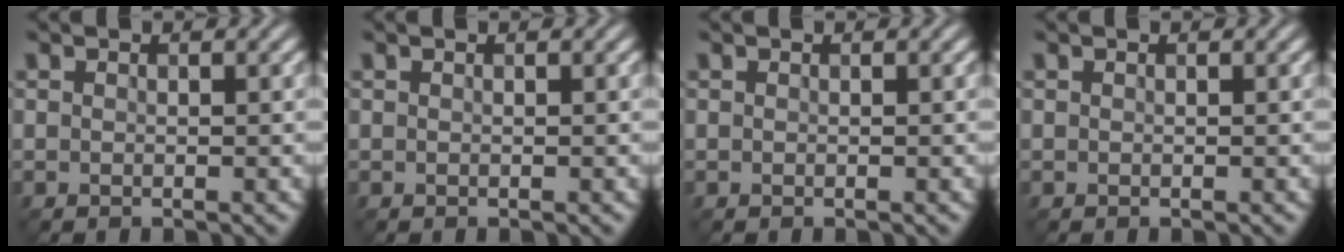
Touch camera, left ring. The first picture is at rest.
{"total": 0.0}
{"total": 0.0}
{"total": 0.0}